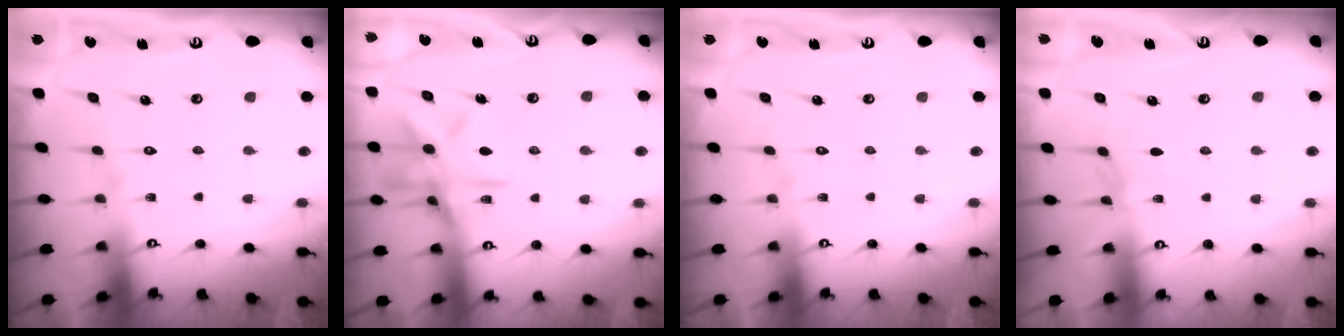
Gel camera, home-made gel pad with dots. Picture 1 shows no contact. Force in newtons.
{"total": 13.0, "press": 13.0, "slide": 1.0}
{"total": 0.0}
{"total": 2.5, "press": 2.5, "slide": 0.5}